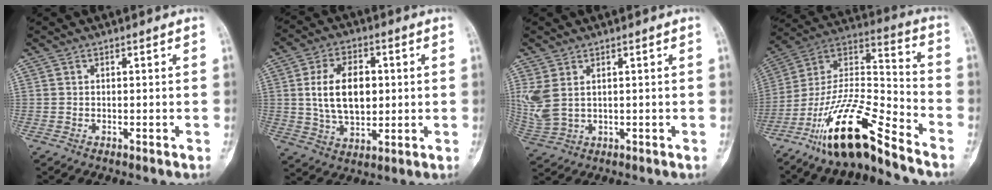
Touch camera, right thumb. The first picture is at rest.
{"total": 12.5, "force": [1.5, 7.8, 9.7], "torque": [-0.148, -0.001, 0.031]}
{"total": 6.3, "force": [1.8, 3.9, 4.6], "torque": [-0.116, -0.001, 0.050]}
{"total": 19.0, "force": [-13.5, 4.4, 12.7], "torque": [-0.240, 0.084, -0.249]}